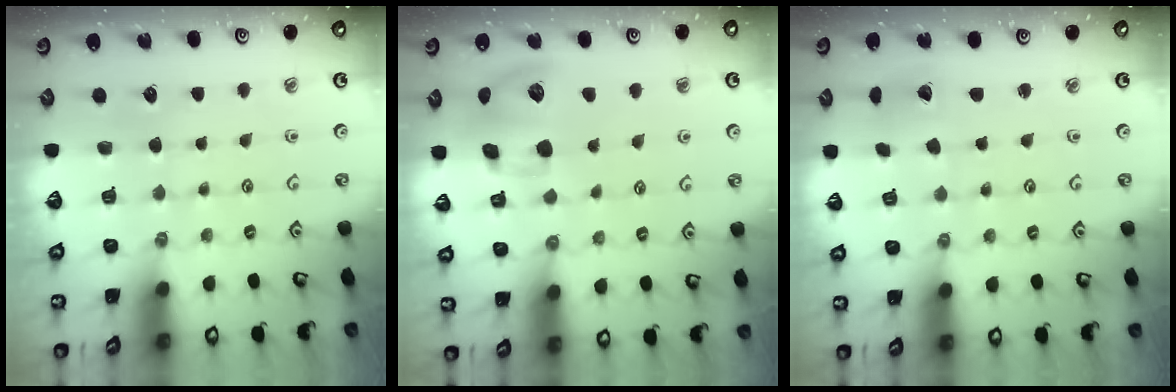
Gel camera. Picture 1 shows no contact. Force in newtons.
{"total": 12.1, "press": 12.0, "slide": 1.9}
{"total": 2.8, "press": 2.8, "slide": 0.3}